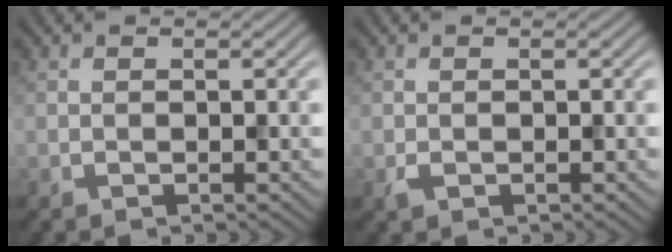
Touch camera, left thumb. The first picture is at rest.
{"total": 0.9, "force": [-0.2, 0.7, 0.5], "torque": [-0.012, -0.005, -0.003]}